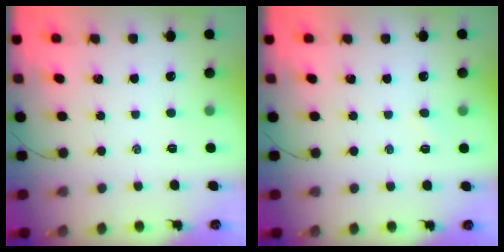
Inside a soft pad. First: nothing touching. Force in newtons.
{"total": 2.5, "press": 2.3, "slide": 0.8}